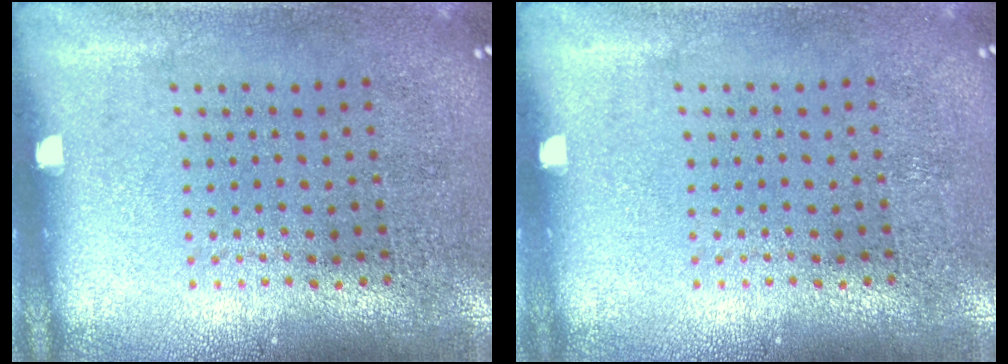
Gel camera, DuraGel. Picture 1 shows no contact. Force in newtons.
{"total": 0.0}